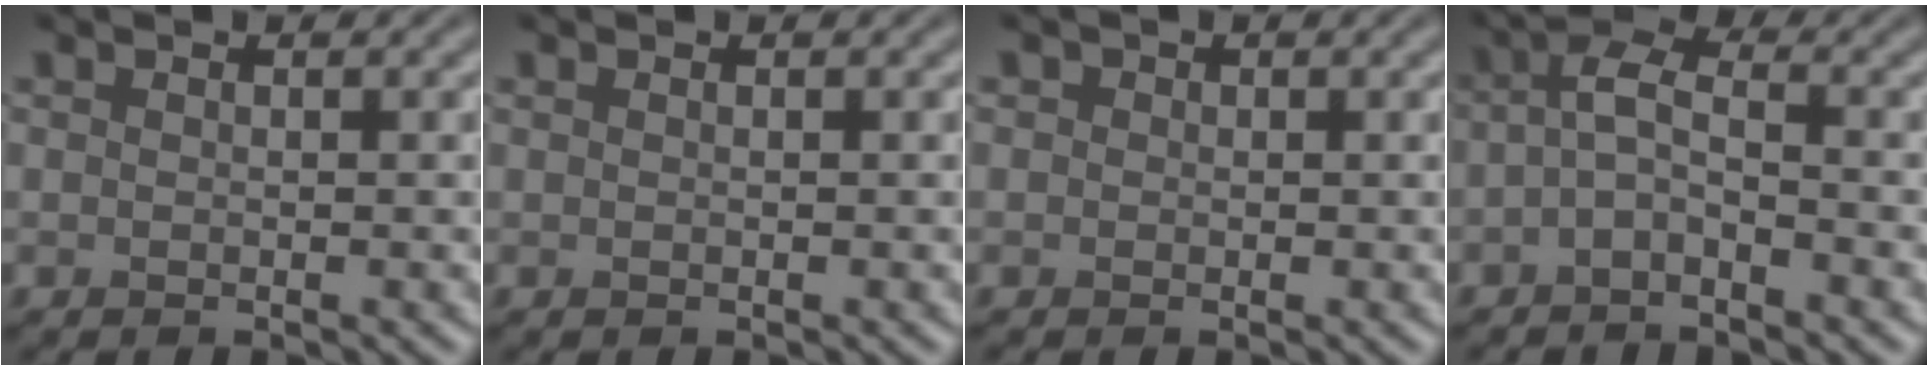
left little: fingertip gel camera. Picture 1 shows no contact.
{"total": 0.0}
{"total": 1.4, "force": [0.5, 1.2, 0.6], "torque": [-0.012, 0.006, 0.004]}
{"total": 2.6, "force": [-1.0, 1.0, 2.2], "torque": [-0.045, 0.013, -0.032]}